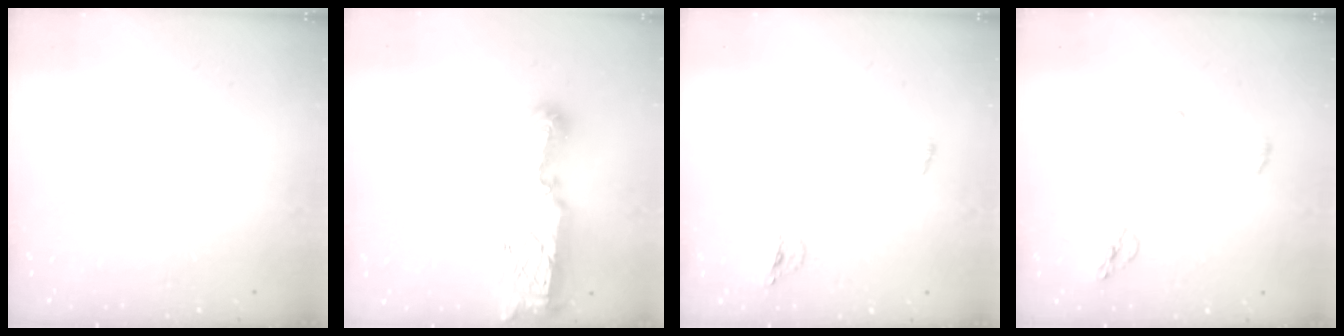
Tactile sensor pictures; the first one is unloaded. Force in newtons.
{"total": 12.8, "press": 11.4, "slide": 5.9}
{"total": 3.9, "press": 3.8, "slide": 0.8}
{"total": 5.4, "press": 5.4, "slide": 0.5}